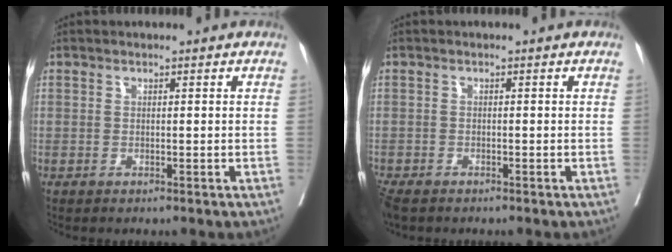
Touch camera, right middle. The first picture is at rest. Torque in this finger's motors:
{"motor_torque": [0.38, -0.37, 0.13, 0.05]}